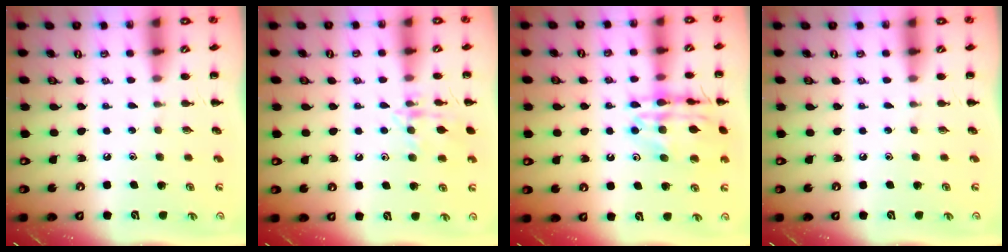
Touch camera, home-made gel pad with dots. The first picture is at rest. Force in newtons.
{"total": 11.4, "press": 11.4, "slide": 0.7}
{"total": 16.8, "press": 16.7, "slide": 1.8}
{"total": 0.0}